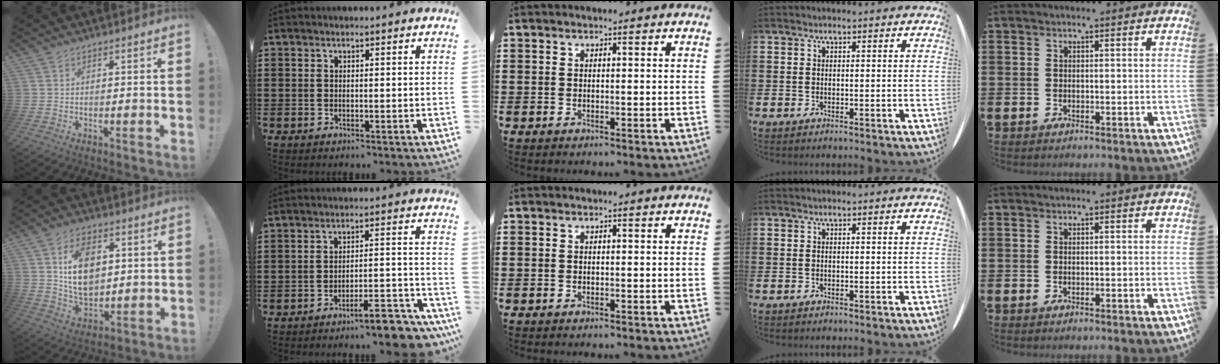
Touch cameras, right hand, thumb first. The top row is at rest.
{"thumb": {"total": 12.8, "force": [3.6, 8.5, 8.8], "torque": [-0.134, -0.009, 0.063]}, "index": {"total": 6.9, "force": [-6.2, 0.7, 3.1], "torque": [-0.043, 0.009, -0.114]}}